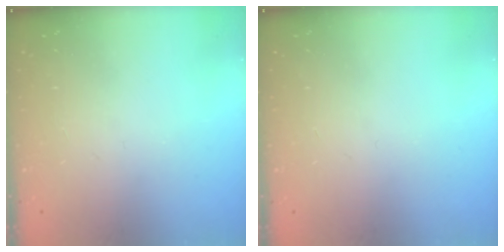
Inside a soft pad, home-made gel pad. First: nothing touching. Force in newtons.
{"total": 0.0}